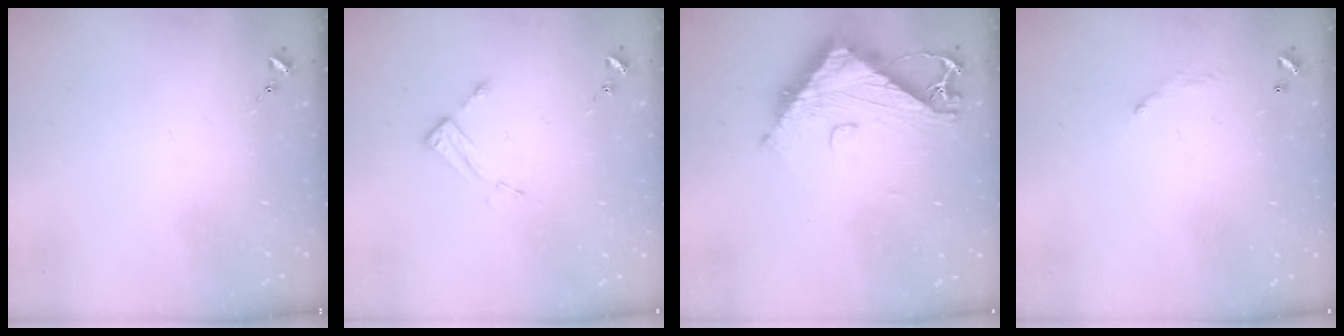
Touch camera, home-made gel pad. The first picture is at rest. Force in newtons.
{"total": 4.4, "press": 4.4, "slide": 0.2}
{"total": 10.6, "press": 10.5, "slide": 1.1}
{"total": 4.0, "press": 4.0, "slide": 0.2}